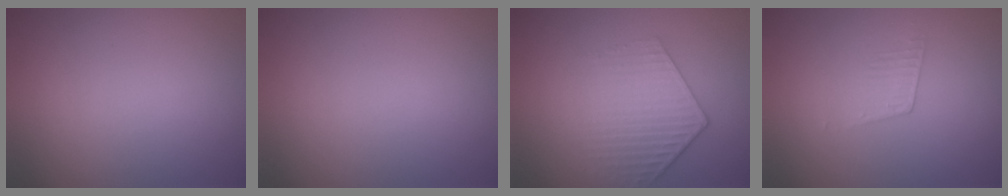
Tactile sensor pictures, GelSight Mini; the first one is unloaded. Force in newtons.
{"total": 0.0}
{"total": 3.5, "press": 2.9, "slide": 2.0}
{"total": 1.1, "press": 0.2, "slide": 1.1}